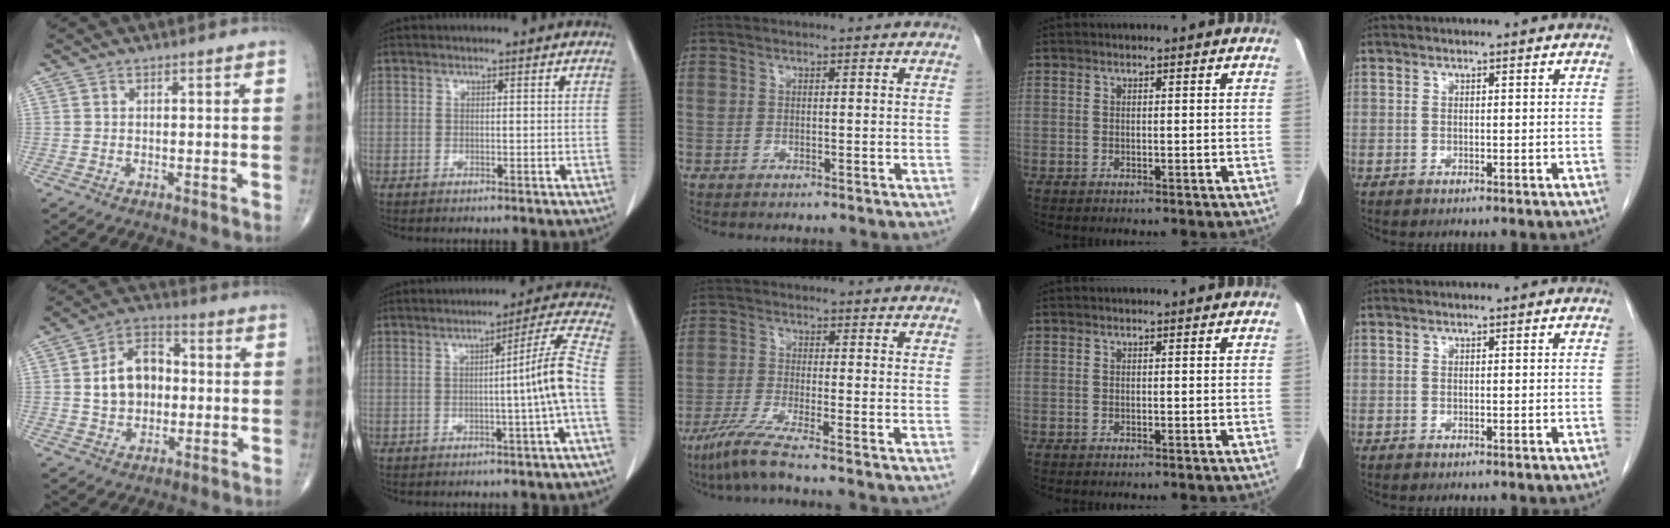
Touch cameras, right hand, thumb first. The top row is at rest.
{"thumb": {"total": 10.7, "force": [0.3, 7.7, 7.4], "torque": [-0.102, 0.021, -0.001]}, "index": {"total": 7.4, "force": [-1.4, -1.9, 7.0], "torque": [-0.093, 0.007, -0.022]}, "middle": {"total": 5.5, "force": [-4.2, -1.1, 3.4], "torque": [-0.070, -0.022, -0.088]}}